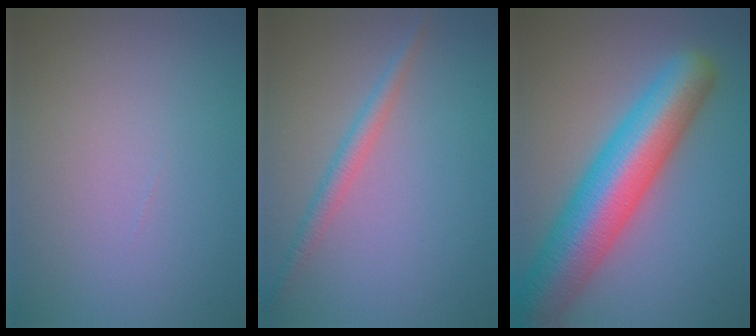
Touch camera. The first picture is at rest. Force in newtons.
{"total": 2.0, "press": 2.0, "slide": 0.1}
{"total": 10.3, "press": 10.3, "slide": 0.4}